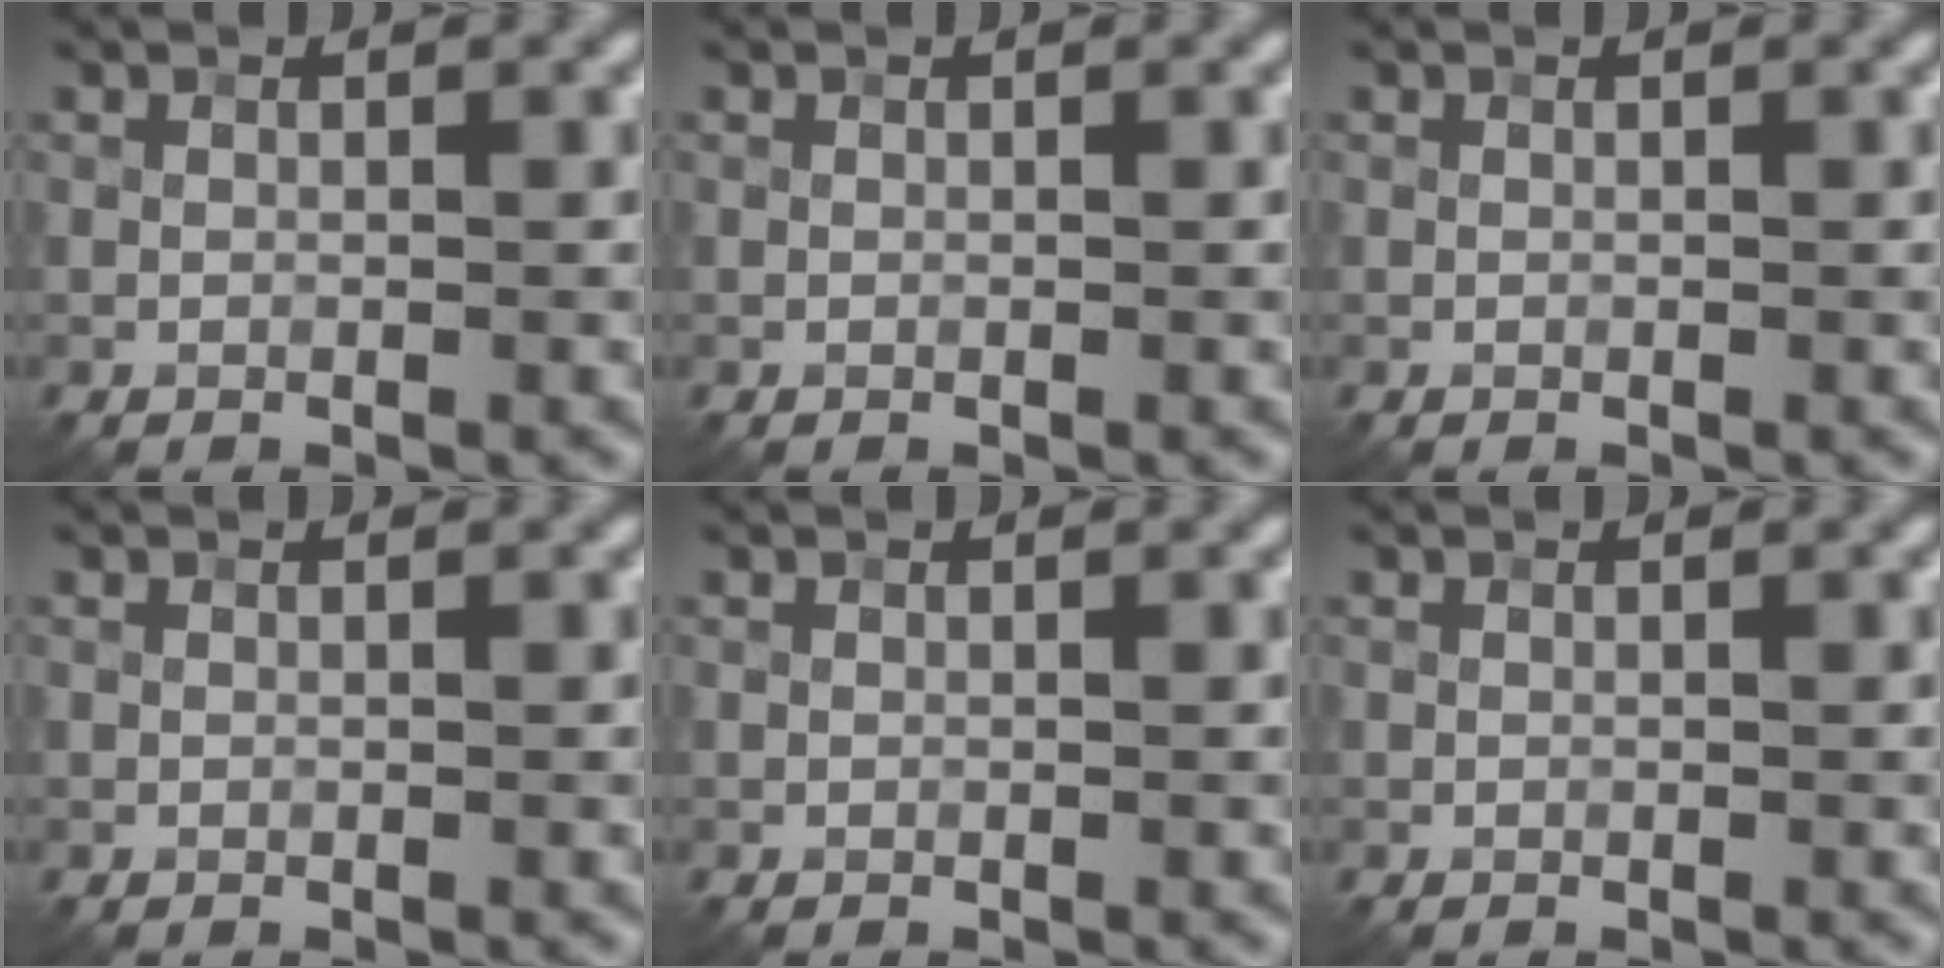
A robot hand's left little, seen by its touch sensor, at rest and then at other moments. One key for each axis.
{"total": 0.0}
{"total": 0.0}
{"total": 0.0}
{"total": 0.0}
{"total": 0.0}